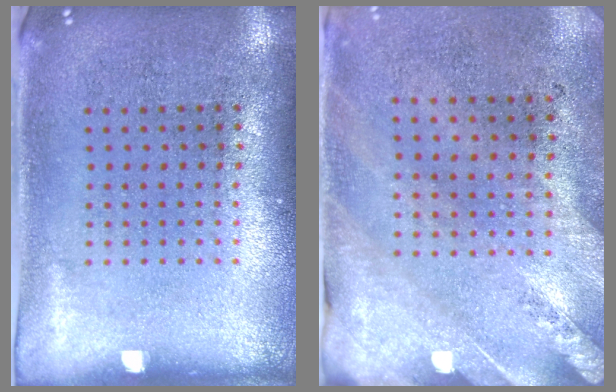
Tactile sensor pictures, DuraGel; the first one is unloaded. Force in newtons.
{"total": 2.5, "press": 2.0, "slide": 1.4}